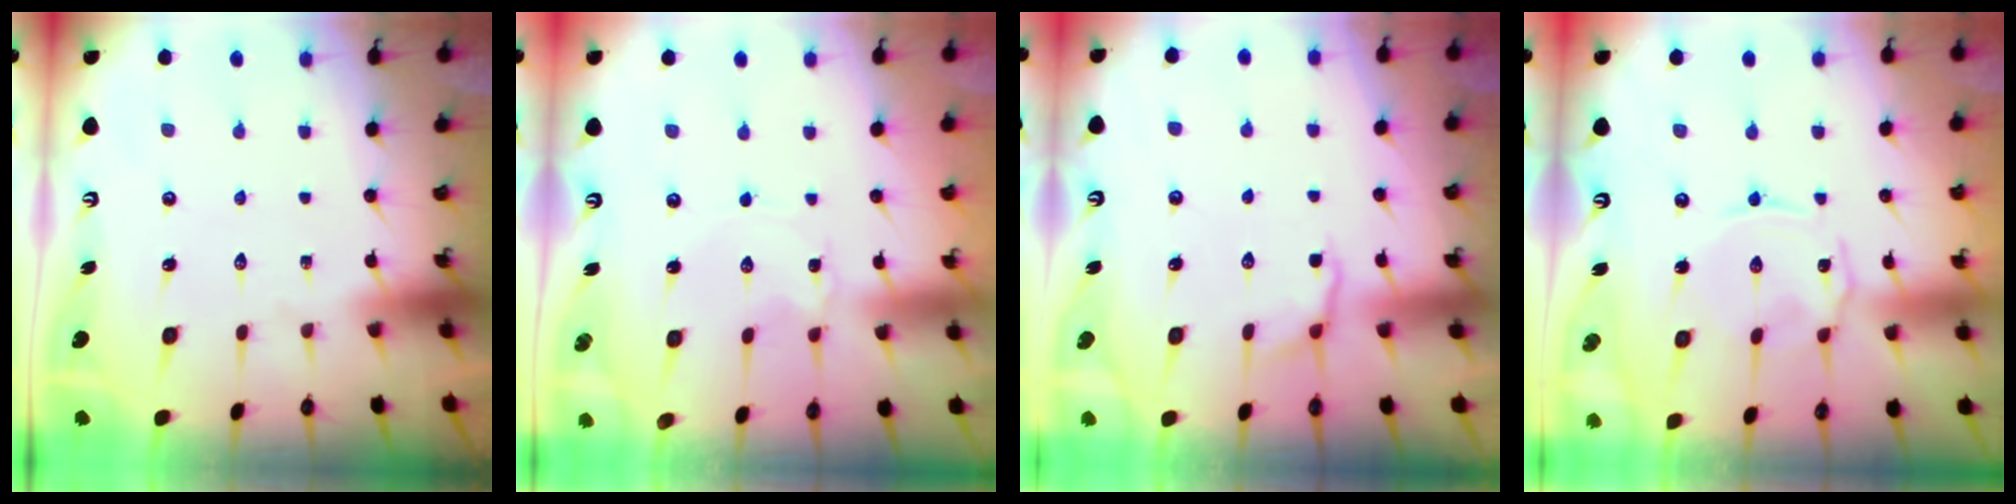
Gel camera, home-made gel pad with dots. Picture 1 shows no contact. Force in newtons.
{"total": 0.6, "press": 0.6, "slide": 0.1}
{"total": 3.6, "press": 2.8, "slide": 2.3}
{"total": 1.7, "press": 1.7, "slide": 0.5}